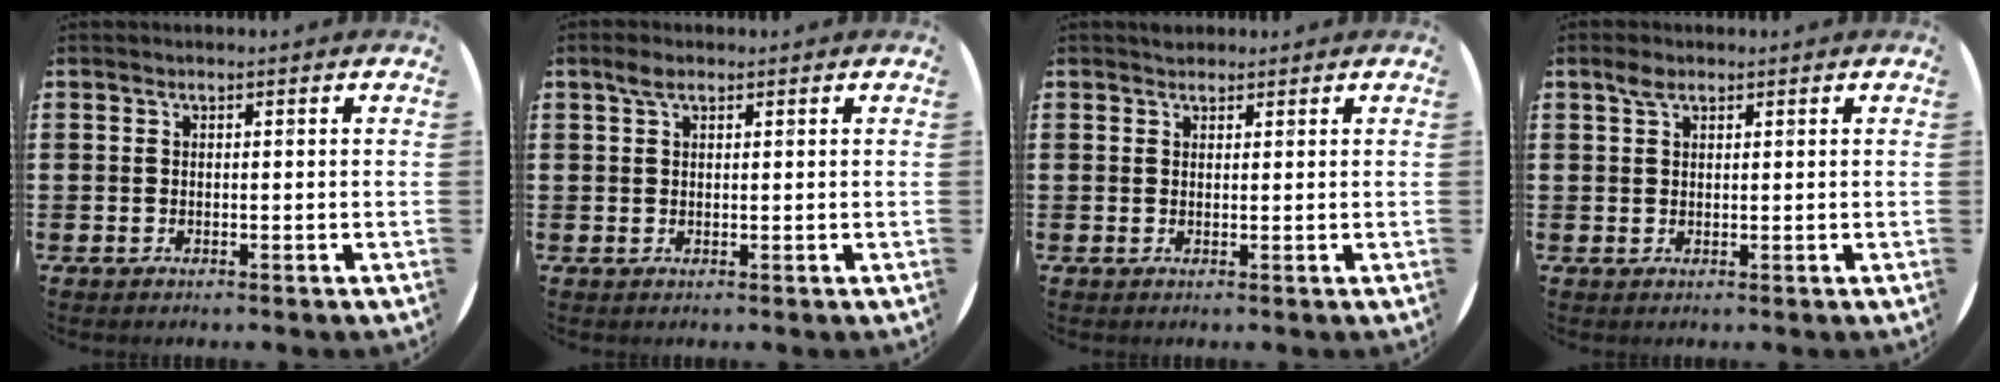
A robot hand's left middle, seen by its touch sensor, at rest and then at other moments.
{"total": 1.9, "force": [1.2, 0.9, 1.2], "torque": [-0.019, 0.003, 0.019]}
{"total": 1.0, "force": [1.0, 0.4, -0.1], "torque": [0.008, 0.000, 0.017]}
{"total": 1.8, "force": [1.2, 0.9, 1.0], "torque": [-0.014, 0.002, 0.021]}